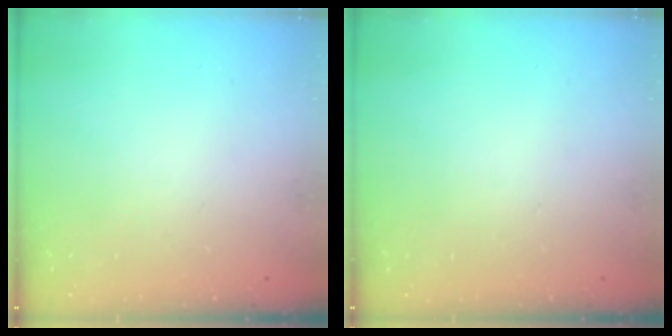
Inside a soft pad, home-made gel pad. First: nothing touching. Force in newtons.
{"total": 0.0}